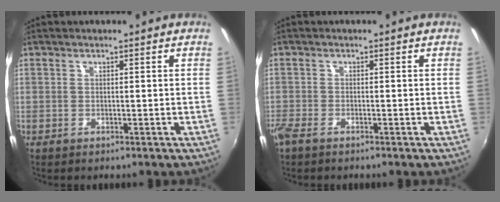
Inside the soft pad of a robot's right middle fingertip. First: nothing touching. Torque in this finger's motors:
{"motor_torque": [1.10, -1.04, 0.26, 0.21]}